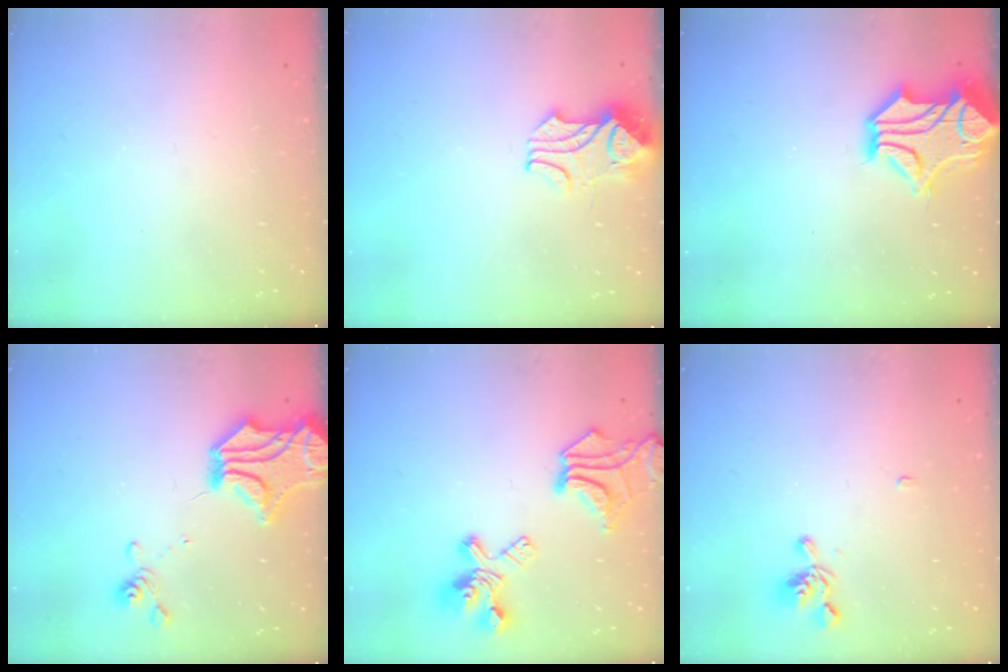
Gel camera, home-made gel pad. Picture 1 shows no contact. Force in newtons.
{"total": 2.2, "press": 2.0, "slide": 0.8}
{"total": 8.1, "press": 7.7, "slide": 2.5}
{"total": 6.3, "press": 5.7, "slide": 2.7}
{"total": 11.7, "press": 11.5, "slide": 2.2}
{"total": 4.7, "press": 4.6, "slide": 0.7}